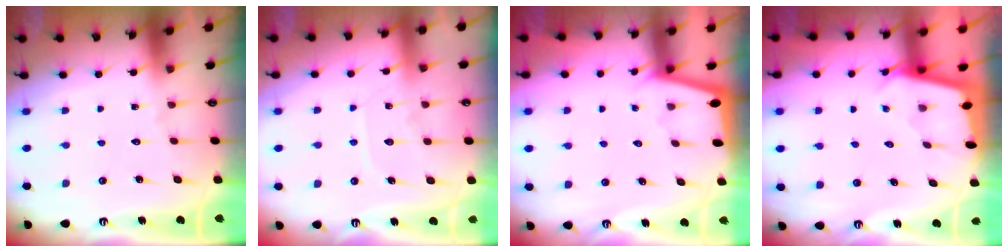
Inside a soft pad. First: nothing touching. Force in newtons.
{"total": 7.1, "press": 7.0, "slide": 0.8}
{"total": 1.3, "press": 1.3, "slide": 0.2}
{"total": 2.0, "press": 2.0, "slide": 0.2}